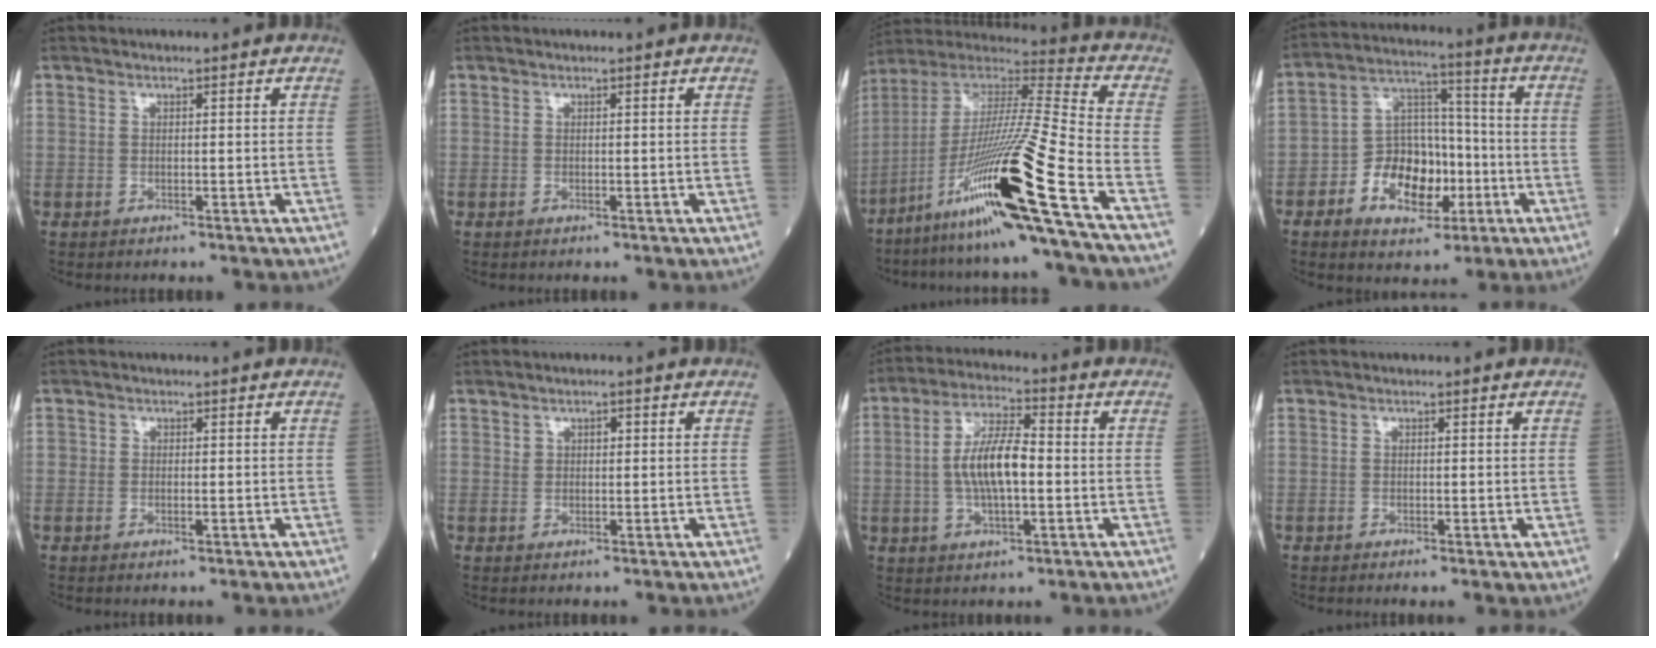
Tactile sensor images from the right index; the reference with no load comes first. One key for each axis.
{"total": 0.0}
{"total": 23.6, "fx": -12.1, "fy": -1.7, "fz": 20.1, "tx": -0.380, "ty": -0.037, "tz": -0.226}
{"total": 11.4, "fx": -4.3, "fy": 7.3, "fz": 7.6, "tx": -0.141, "ty": 0.027, "tz": -0.068}
{"total": 1.0, "fx": -0.2, "fy": 0.7, "fz": 0.7, "tx": -0.006, "ty": 0.000, "tz": -0.003}
{"total": 1.4, "fx": 0.6, "fy": 0.8, "fz": 1.0, "tx": -0.015, "ty": 0.002, "tz": 0.009}
{"total": 9.1, "fx": -0.3, "fy": 2.6, "fz": 8.8, "tx": -0.176, "ty": 0.009, "tz": -0.008}
{"total": 0.8, "fx": -0.1, "fy": 0.1, "fz": 0.8, "tx": -0.015, "ty": -0.005, "tz": -0.001}